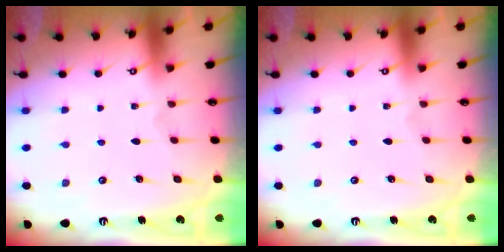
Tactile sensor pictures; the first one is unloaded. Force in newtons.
{"total": 0.0}